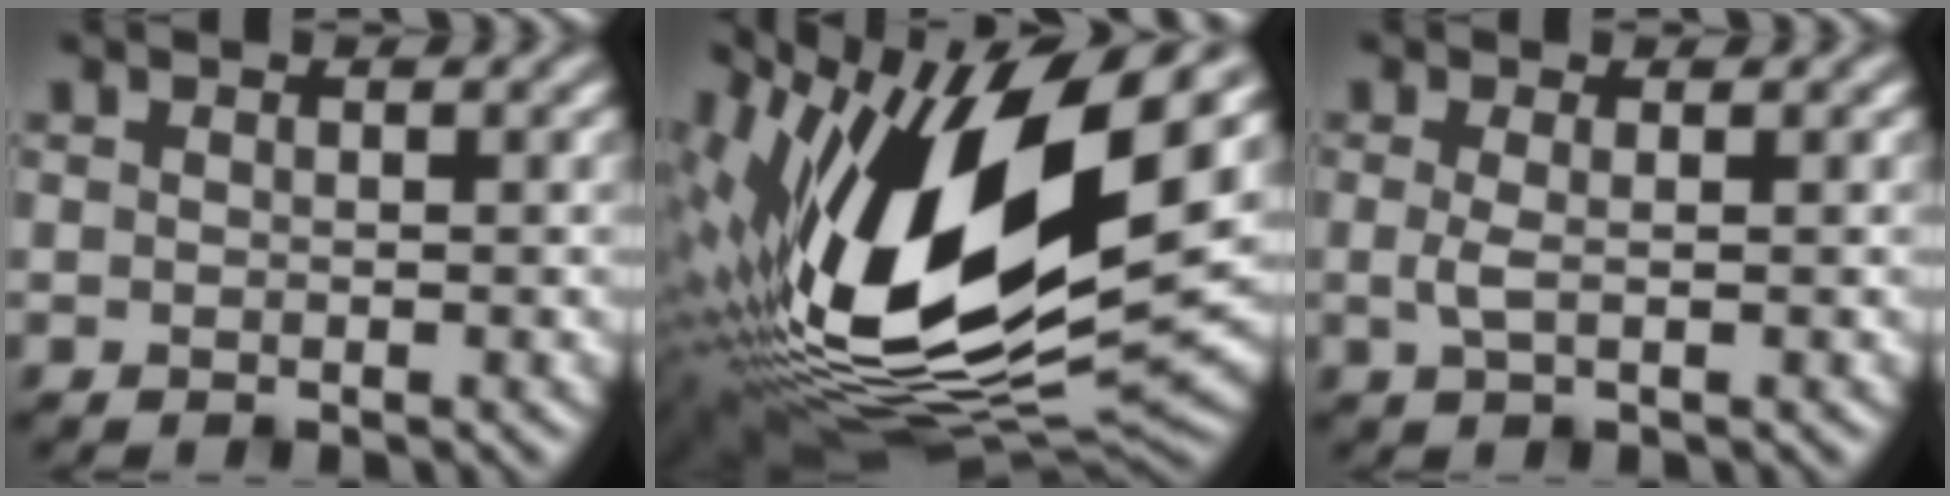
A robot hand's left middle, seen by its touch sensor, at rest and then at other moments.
{"total": 18.1, "force": [3.8, 7.8, 15.8], "torque": [-0.306, -0.011, 0.063]}
{"total": 1.4, "force": [0.0, 0.3, 1.4], "torque": [-0.030, -0.001, -0.001]}